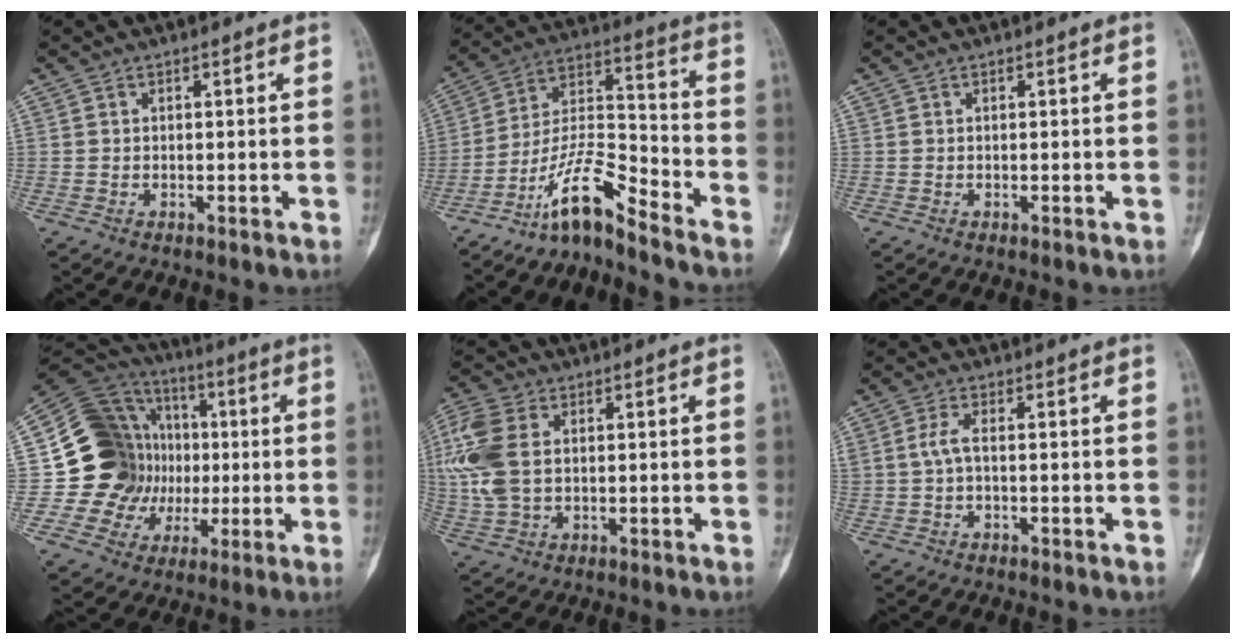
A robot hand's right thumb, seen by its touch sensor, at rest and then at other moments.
{"total": 10.9, "force": [-9.0, 1.7, 5.9], "torque": [-0.117, 0.095, -0.172]}
{"total": 0.0}
{"total": 18.9, "force": [0.1, 17.2, 7.9], "torque": [-0.081, 0.037, 0.014]}
{"total": 12.1, "force": [2.0, 7.8, 9.1], "torque": [-0.232, 0.013, 0.044]}
{"total": 2.7, "force": [0.0, 1.0, 2.5], "torque": [-0.060, 0.007, -0.001]}